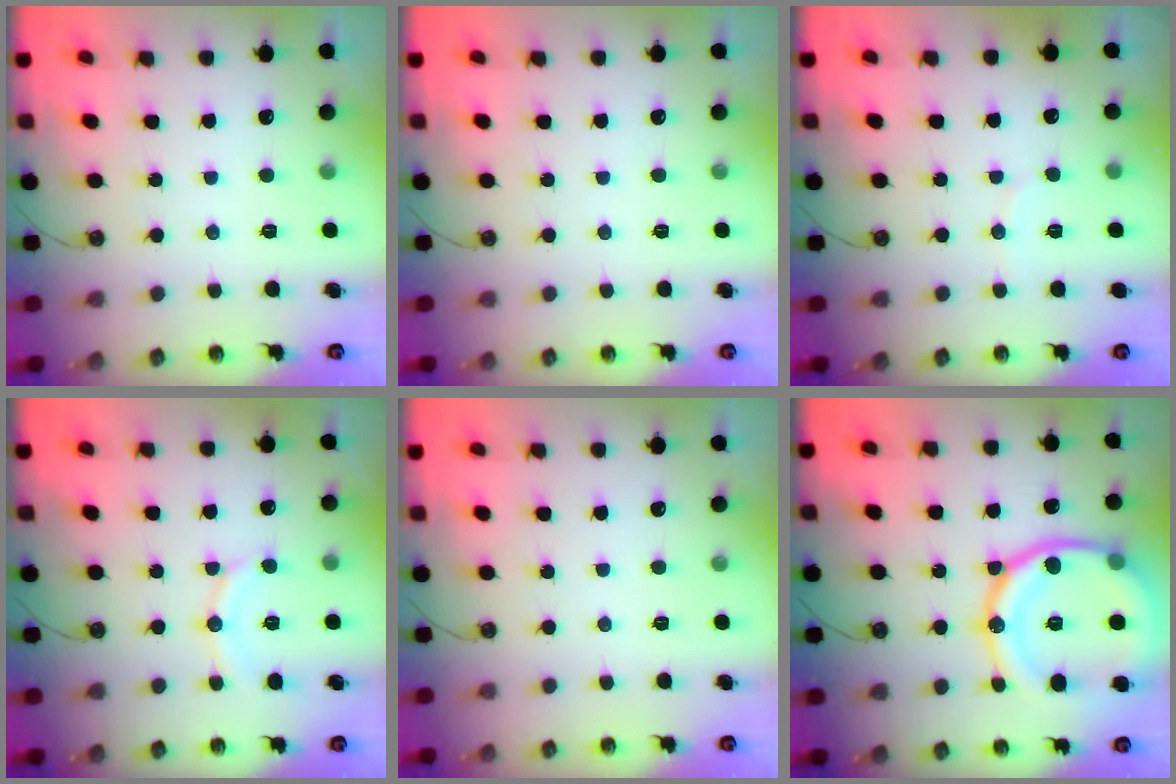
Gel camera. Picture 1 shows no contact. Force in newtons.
{"total": 0.0}
{"total": 3.1, "press": 3.1, "slide": 0.3}
{"total": 9.7, "press": 9.7, "slide": 0.8}
{"total": 0.0}
{"total": 23.7, "press": 23.5, "slide": 2.7}